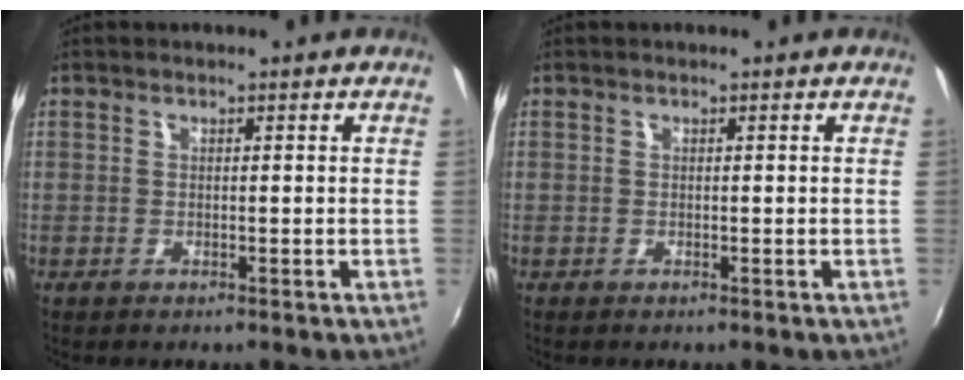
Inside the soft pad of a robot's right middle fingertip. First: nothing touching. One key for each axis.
{"total": 0.0}